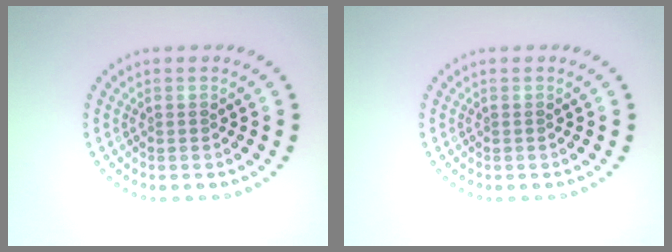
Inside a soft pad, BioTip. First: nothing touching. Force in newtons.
{"total": 0.0}